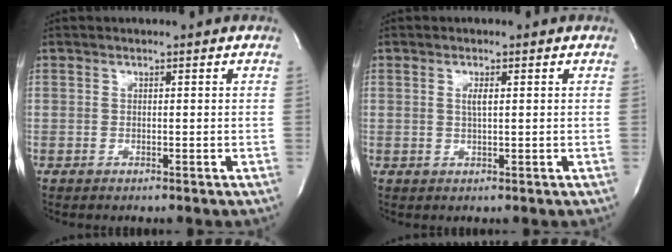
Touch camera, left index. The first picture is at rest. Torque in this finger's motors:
{"motor_torque": [0.33, -0.07, 0.04, 0.01]}